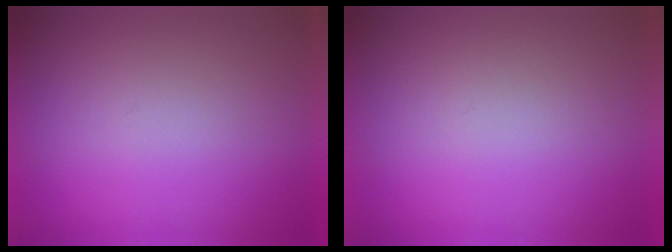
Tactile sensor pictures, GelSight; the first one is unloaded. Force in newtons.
{"total": 1.0}